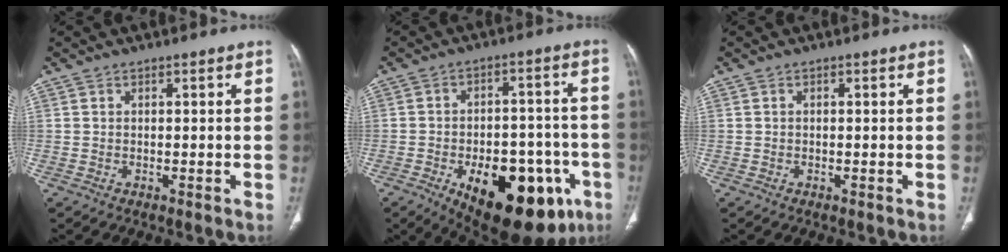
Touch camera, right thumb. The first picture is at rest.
{"total": 23.4, "force": [-9.7, 12.2, 17.5], "torque": [-0.196, 0.030, -0.120]}
{"total": 0.0}